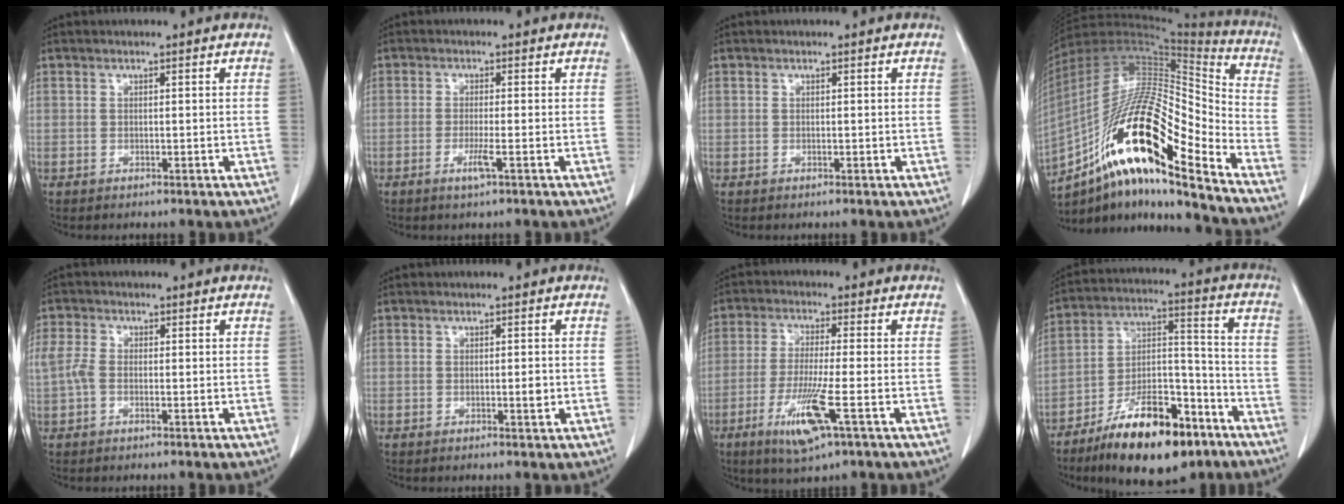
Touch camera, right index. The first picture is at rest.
{"total": 2.5, "force": [-1.2, -0.2, 2.2], "torque": [-0.043, -0.005, -0.024]}
{"total": 0.0}
{"total": 22.9, "force": [-13.1, 3.8, 18.3], "torque": [-0.332, 0.003, -0.229]}
{"total": 2.7, "force": [-0.5, 1.5, 2.1], "torque": [-0.063, 0.007, -0.014]}
{"total": 1.2, "force": [-0.2, 0.2, 1.2], "torque": [-0.018, -0.002, -0.004]}
{"total": 8.9, "force": [-3.9, 0.2, 8.1], "torque": [-0.158, -0.024, -0.071]}
{"total": 18.4, "force": [-12.1, 6.2, 12.4], "torque": [-0.211, 0.017, -0.202]}